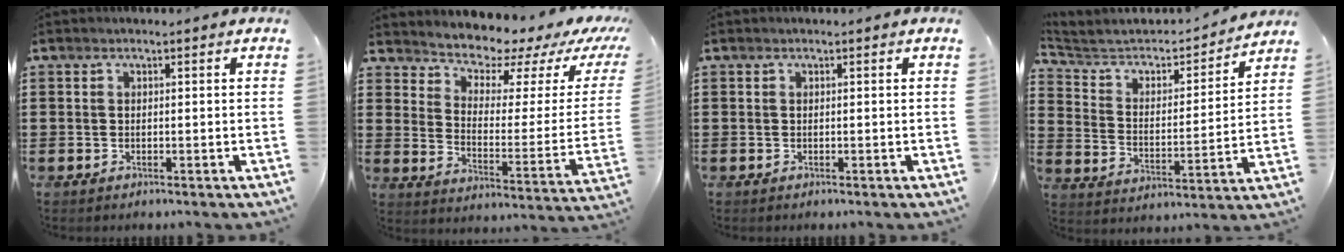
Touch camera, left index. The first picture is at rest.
{"total": 5.5, "force": [5.2, 1.8, 0.7], "torque": [-0.034, -0.052, 0.083]}
{"total": 0.0}
{"total": 4.7, "force": [3.9, 2.0, 1.6], "torque": [-0.060, -0.028, 0.058]}